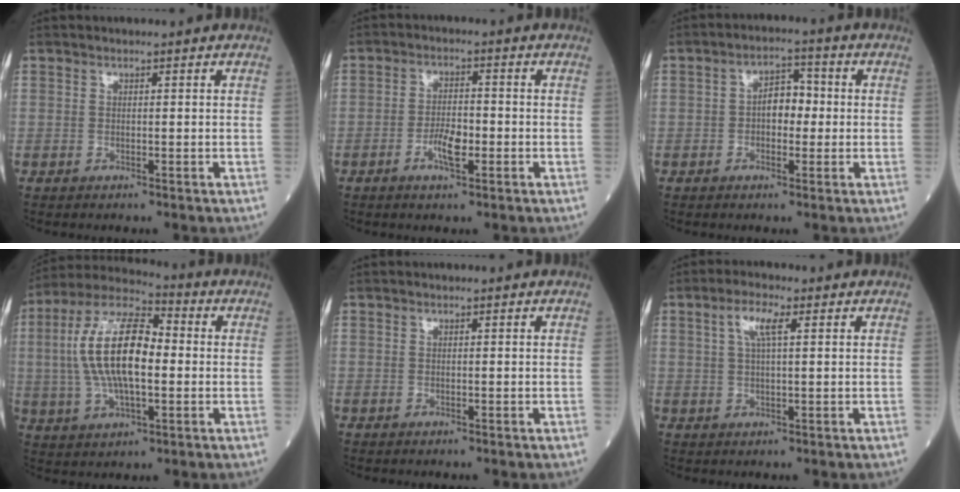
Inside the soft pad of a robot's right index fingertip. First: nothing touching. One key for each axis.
{"total": 4.3, "fx": -1.7, "fy": 1.4, "fz": 3.7, "tx": -0.072, "ty": 0.004, "tz": -0.031}
{"total": 4.7, "fx": -0.2, "fy": 2.8, "fz": 3.8, "tx": -0.061, "ty": 0.019, "tz": -0.006}
{"total": 15.0, "fx": 0.5, "fy": 5.5, "fz": 13.9, "tx": -0.287, "ty": 0.020, "tz": 0.006}
{"total": 0.0}
{"total": 4.1, "fx": 1.5, "fy": 0.8, "fz": 3.7, "tx": -0.077, "ty": 0.010, "tz": 0.030}